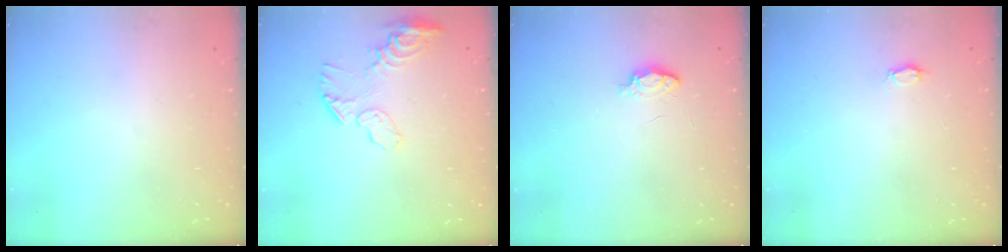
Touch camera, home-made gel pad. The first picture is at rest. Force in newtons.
{"total": 10.3, "press": 10.2, "slide": 1.1}
{"total": 3.7, "press": 3.6, "slide": 0.6}
{"total": 2.3, "press": 2.3, "slide": 0.3}